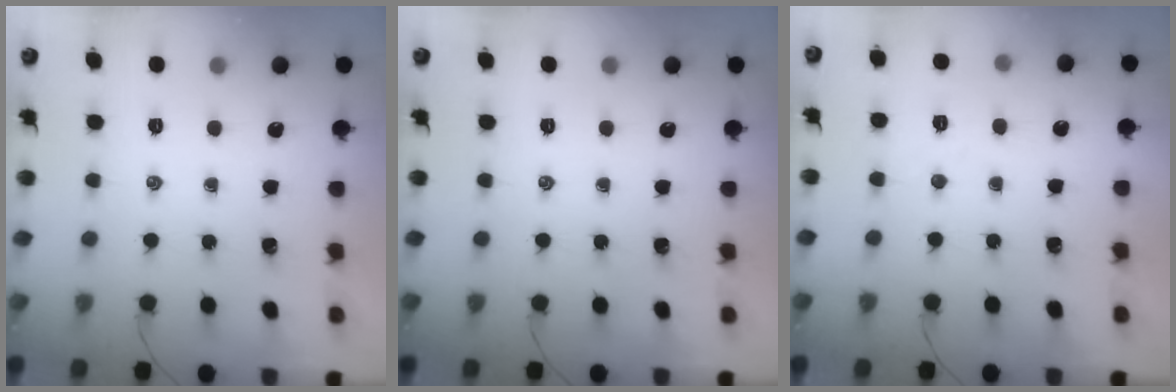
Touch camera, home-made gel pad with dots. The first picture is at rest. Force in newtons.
{"total": 0.0}
{"total": 2.5, "press": 2.4, "slide": 0.7}